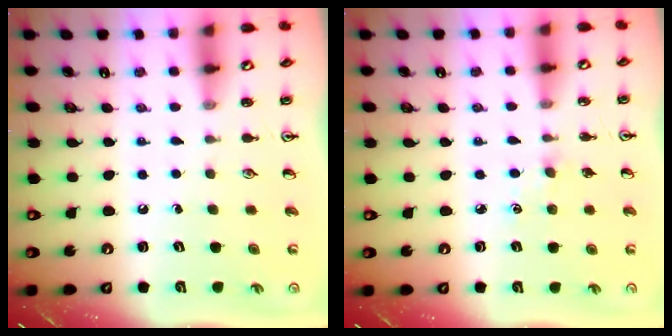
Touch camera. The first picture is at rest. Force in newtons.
{"total": 2.0, "press": 2.0, "slide": 0.3}